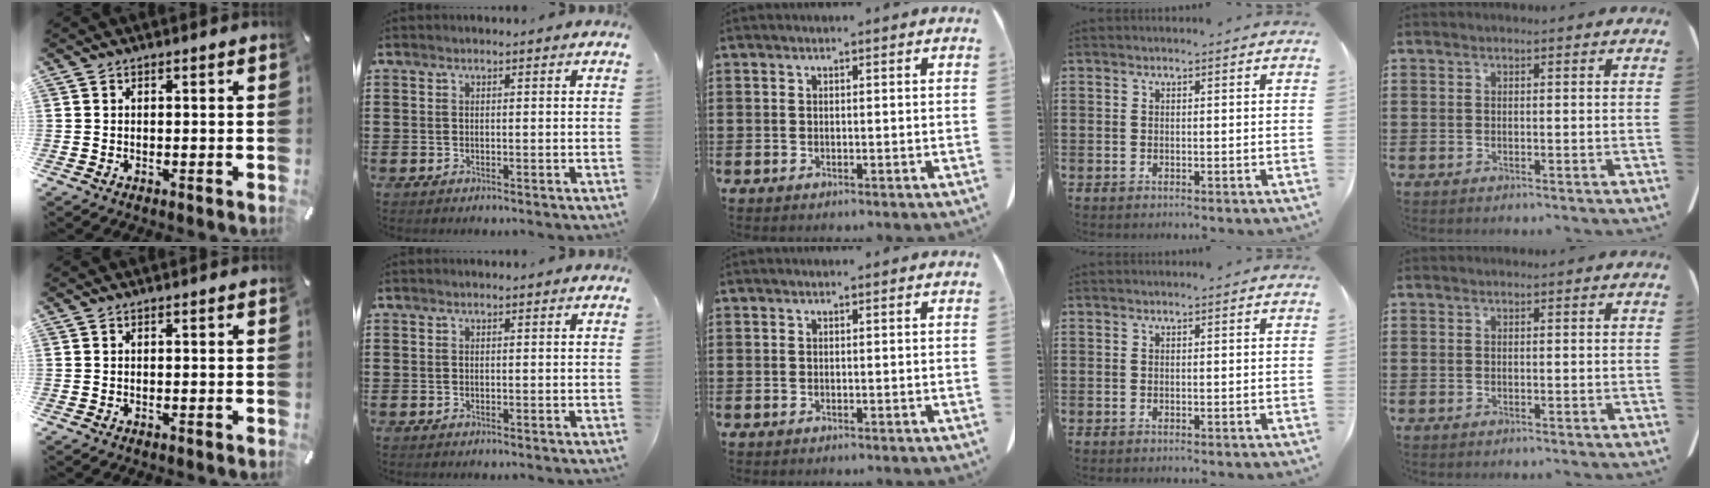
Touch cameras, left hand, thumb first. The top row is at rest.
{}